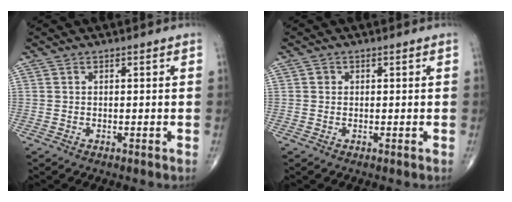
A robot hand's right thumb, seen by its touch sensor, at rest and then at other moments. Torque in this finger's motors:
{"motor_torque": [0.10, 0.30, 0.27, 0.15, -0.03]}